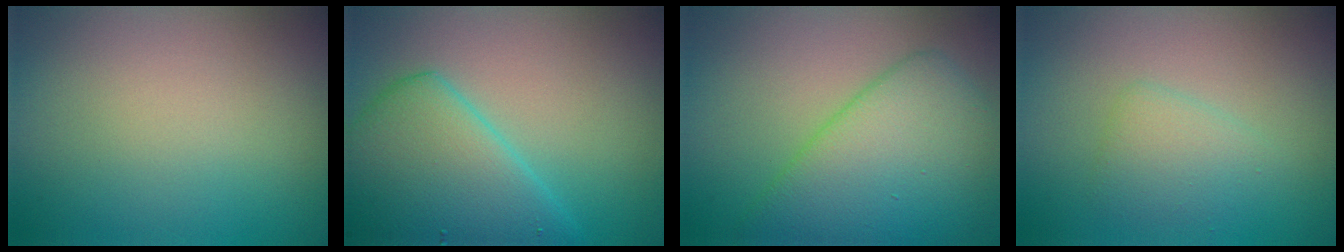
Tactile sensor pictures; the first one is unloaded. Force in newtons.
{"total": 6.4, "press": 6.4, "slide": 0.2}
{"total": 7.2, "press": 7.2, "slide": 0.1}
{"total": 2.1, "press": 2.1, "slide": 0.0}